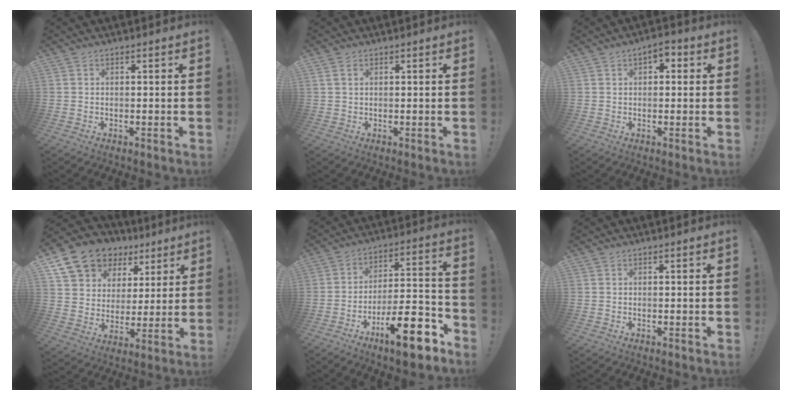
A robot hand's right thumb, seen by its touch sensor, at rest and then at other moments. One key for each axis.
{"total": 2.1, "fx": 0.9, "fy": 1.3, "fz": 1.4, "tx": -0.024, "ty": 0.002, "tz": 0.016}
{"total": 3.4, "fx": 1.0, "fy": 2.3, "fz": 2.3, "tx": -0.023, "ty": 0.000, "tz": 0.013}
{"total": 14.4, "fx": 9.1, "fy": 9.8, "fz": 5.2, "tx": -0.089, "ty": -0.057, "tz": 0.179}
{"total": 18.6, "fx": -11.4, "fy": 5.2, "fz": 13.7, "tx": -0.192, "ty": 0.071, "tz": -0.181}
{"total": 0.0}